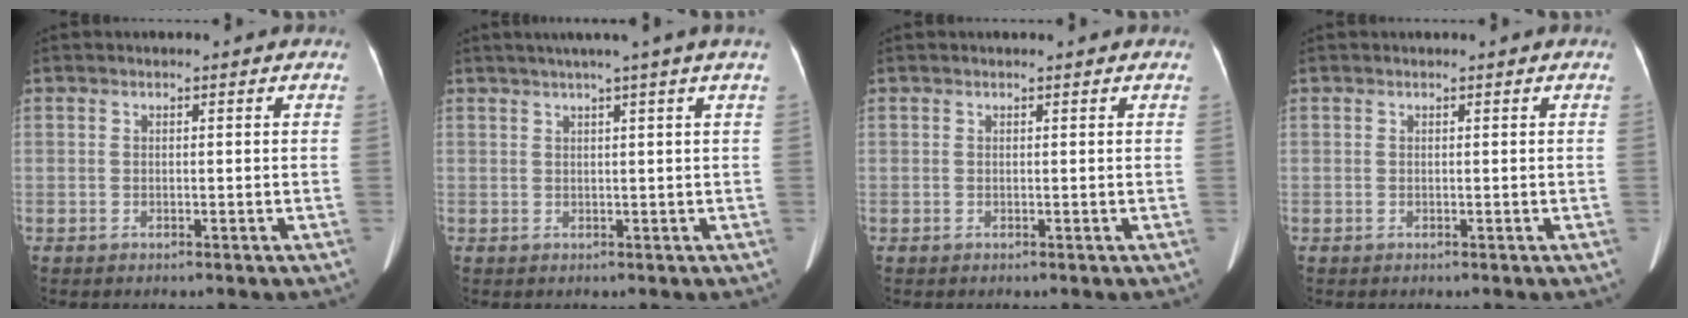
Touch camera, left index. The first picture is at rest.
{"total": 5.2, "force": [3.7, -1.5, 3.3], "torque": [-0.041, 0.016, 0.054]}
{"total": 1.0, "force": [0.9, 0.1, 0.3], "torque": [-0.010, 0.008, 0.009]}
{"total": 0.5, "force": [0.5, 0.0, 0.1], "torque": [-0.001, 0.010, 0.009]}